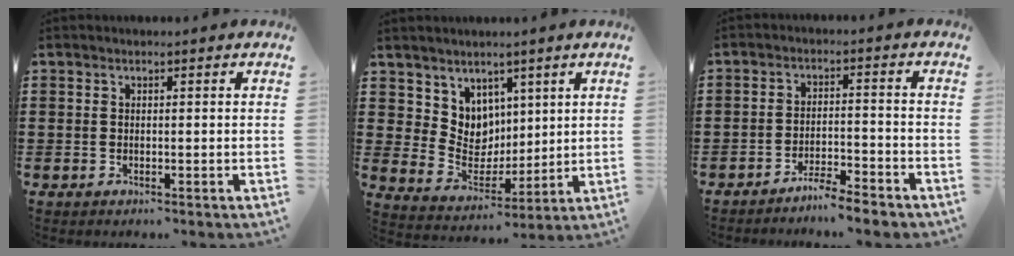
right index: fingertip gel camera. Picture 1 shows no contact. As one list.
[{"total": 6.7, "force": [4.1, 5.3, -0.3], "torque": [-0.031, -0.038, 0.082]}, {"total": 4.3, "force": [-4.2, -0.3, 0.8], "torque": [-0.017, 0.002, -0.085]}]